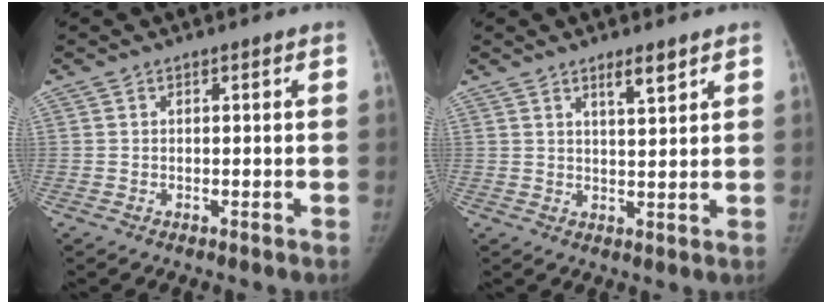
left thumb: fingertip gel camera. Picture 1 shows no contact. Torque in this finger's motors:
{"motor_torque": [0.20, -0.44, 1.12, -0.64, 0.08]}